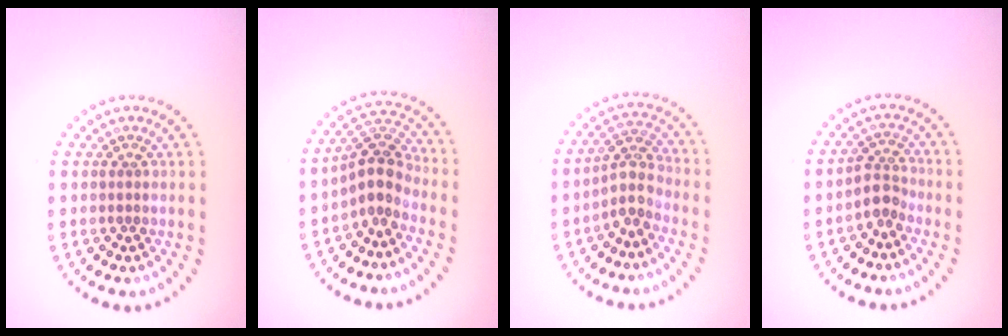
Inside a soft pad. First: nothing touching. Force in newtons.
{"total": 3.5, "press": 2.6, "slide": 2.3}
{"total": 2.9, "press": 2.2, "slide": 1.9}
{"total": 2.2, "press": 1.8, "slide": 1.3}